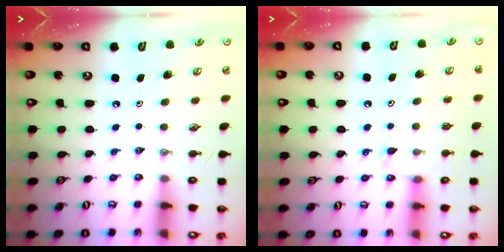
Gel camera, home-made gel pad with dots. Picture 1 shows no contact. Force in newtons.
{"total": 5.8, "press": 5.7, "slide": 0.5}